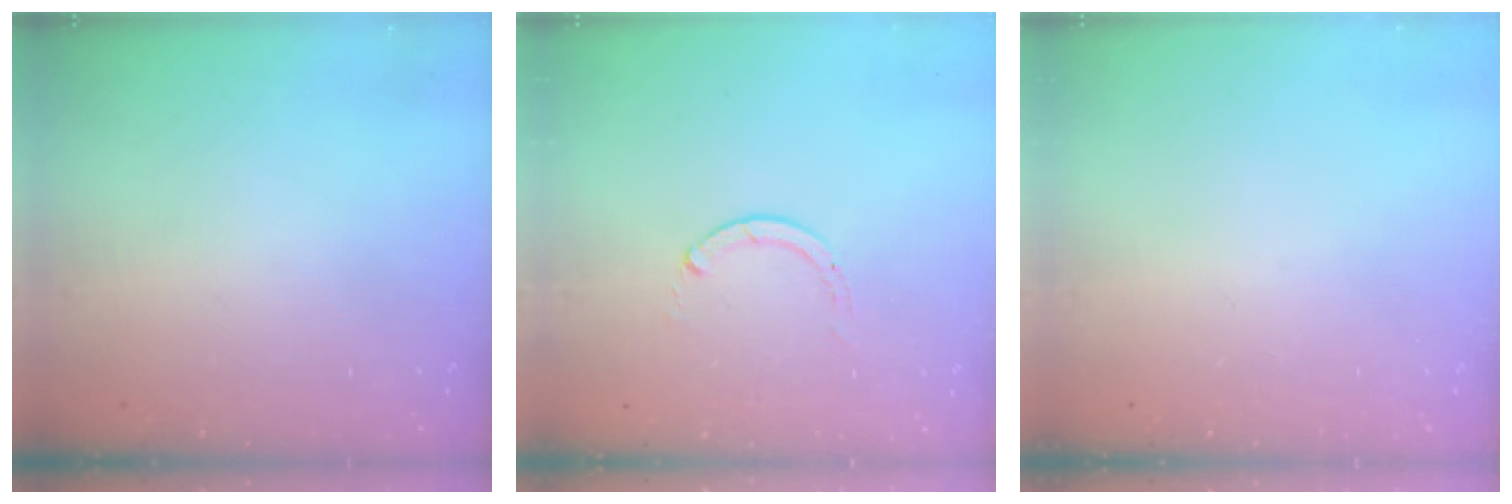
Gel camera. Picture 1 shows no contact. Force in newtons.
{"total": 0.0}
{"total": 0.0}